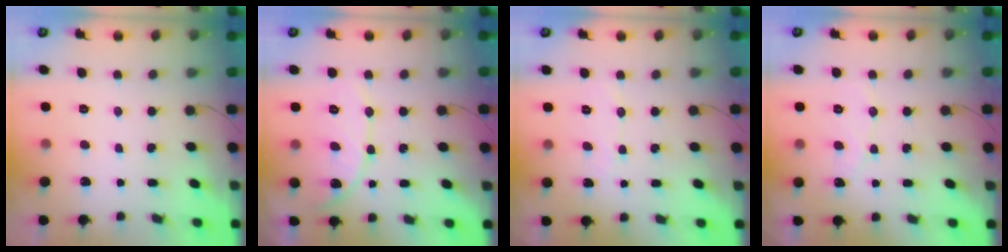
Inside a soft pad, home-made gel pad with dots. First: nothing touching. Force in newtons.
{"total": 10.6, "press": 10.6, "slide": 0.9}
{"total": 3.0, "press": 2.9, "slide": 0.3}
{"total": 4.9, "press": 4.8, "slide": 0.4}